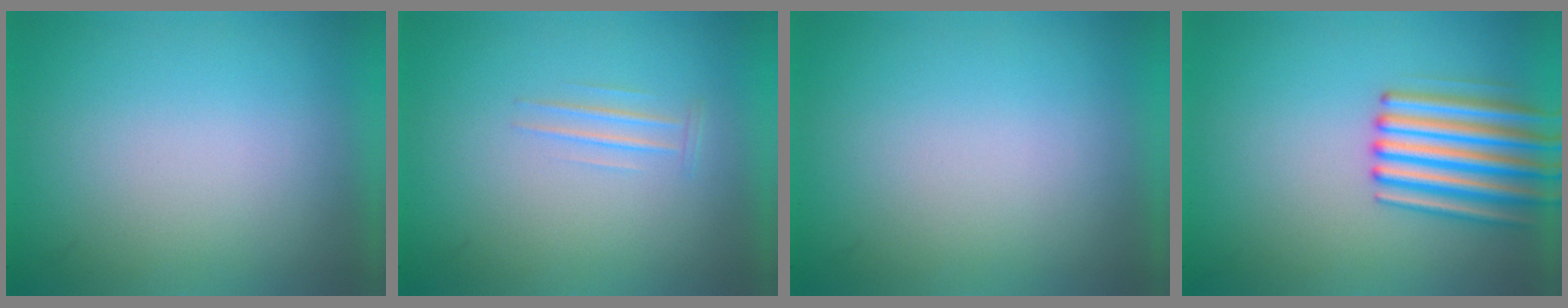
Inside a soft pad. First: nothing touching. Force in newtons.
{"total": 1.1}
{"total": 1.2}
{"total": 4.8}